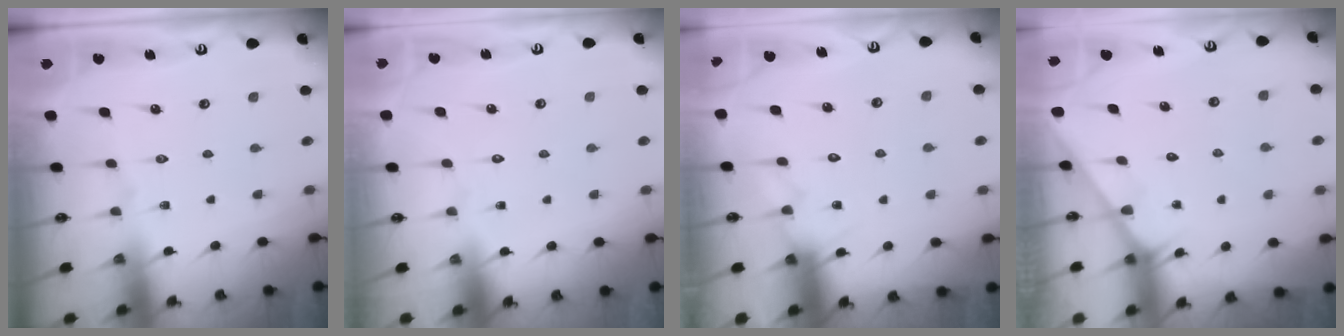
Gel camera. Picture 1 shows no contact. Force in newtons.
{"total": 1.6, "press": 1.6, "slide": 0.1}
{"total": 5.7, "press": 5.7, "slide": 0.4}
{"total": 2.1, "press": 2.1, "slide": 0.2}